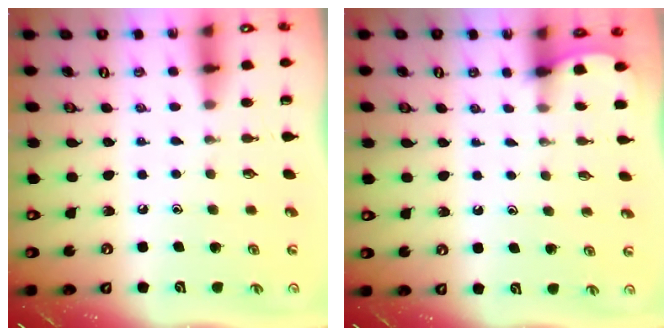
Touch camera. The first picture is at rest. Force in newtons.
{"total": 1.9, "press": 1.9, "slide": 0.2}